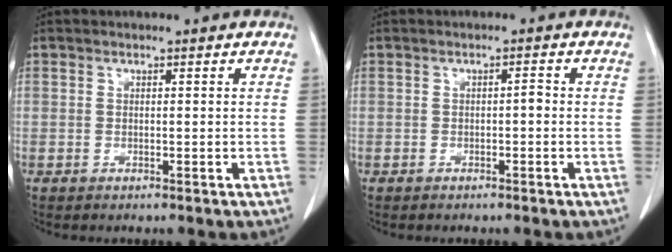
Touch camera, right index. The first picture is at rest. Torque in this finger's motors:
{"motor_torque": [0.23, -0.24, 0.00, 0.02]}